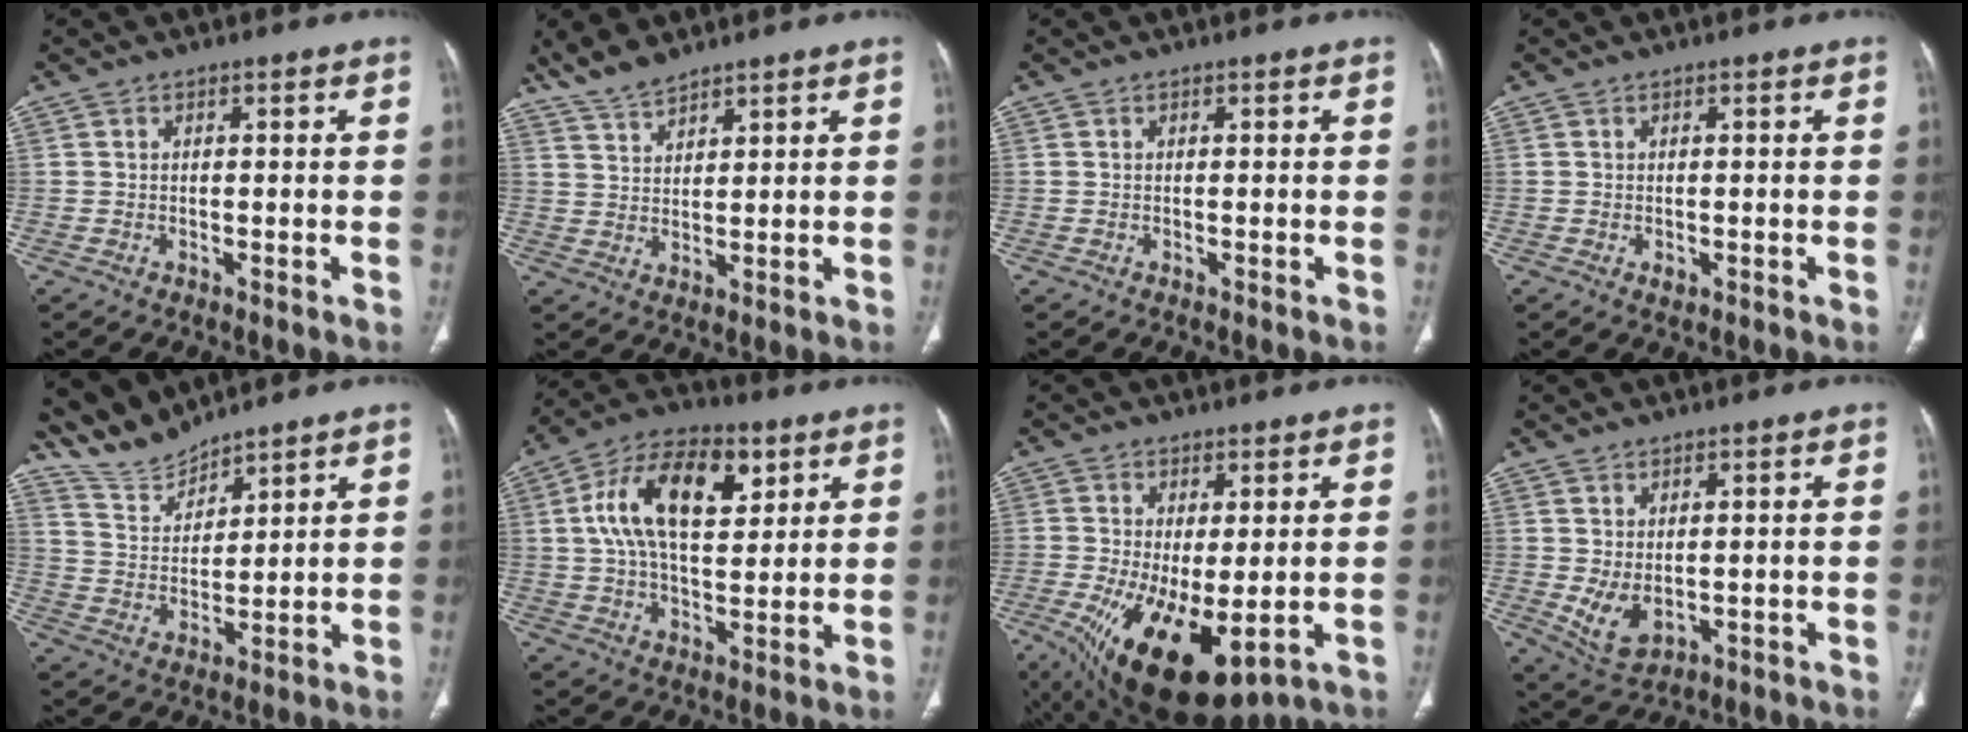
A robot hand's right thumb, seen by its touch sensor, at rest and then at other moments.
{"total": 5.2, "force": [4.7, 1.4, 1.8], "torque": [-0.032, -0.017, 0.100]}
{"total": 0.0}
{"total": 0.8, "force": [-0.1, 0.6, 0.5], "torque": [-0.006, 0.000, 0.002]}
{"total": 7.1, "force": [7.0, 1.1, 0.5], "torque": [-0.006, -0.040, 0.154]}
{"total": 16.9, "force": [5.5, 9.1, 13.1], "torque": [-0.207, 0.001, 0.092]}
{"total": 15.9, "force": [-4.2, 6.9, 13.6], "torque": [-0.250, -0.026, -0.044]}
{"total": 5.5, "force": [-0.1, 3.4, 4.3], "torque": [-0.078, -0.007, 0.021]}